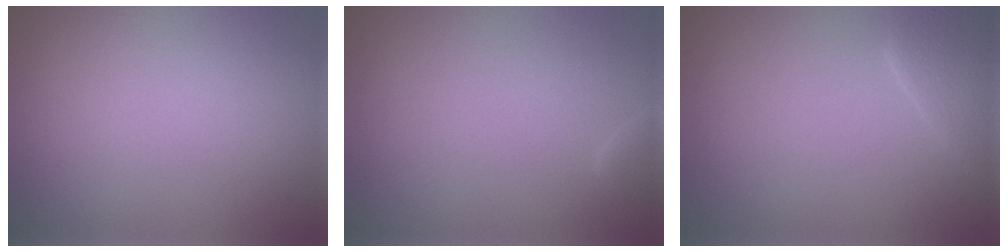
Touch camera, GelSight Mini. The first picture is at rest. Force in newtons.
{"total": 0.9, "press": 0.9, "slide": 0.0}
{"total": 2.2, "press": 2.1, "slide": 0.2}